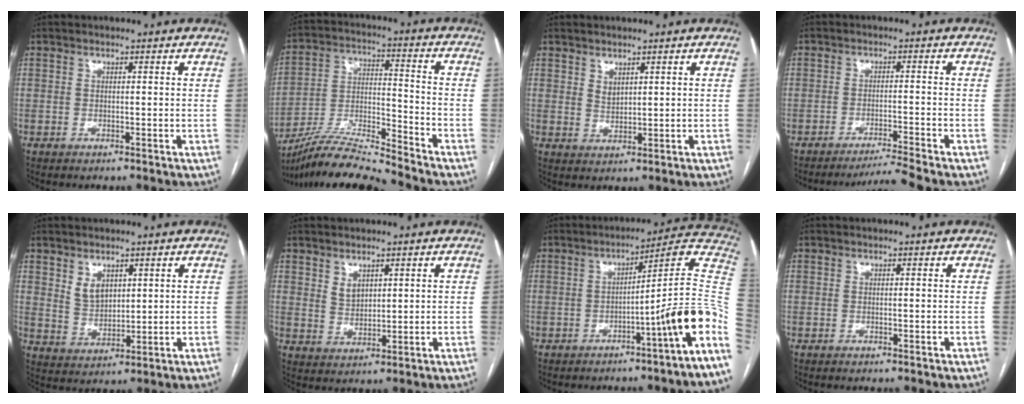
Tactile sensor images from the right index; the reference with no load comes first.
{"total": 12.5, "force": [-11.8, -1.2, 4.2], "torque": [-0.079, 0.006, -0.219]}
{"total": 1.9, "force": [1.3, 1.1, 0.9], "torque": [-0.016, -0.005, 0.034]}
{"total": 4.8, "force": [-4.1, -2.4, 0.6], "torque": [-0.012, -0.011, -0.069]}
{"total": 4.4, "force": [2.2, 2.9, 2.5], "torque": [-0.051, 0.000, 0.055]}
{"total": 2.9, "force": [1.7, 1.9, 1.5], "torque": [-0.028, -0.002, 0.042]}
{"total": 14.1, "force": [-5.5, -1.6, 12.9], "torque": [-0.144, 0.024, -0.085]}
{"total": 1.0, "force": [-0.9, 0.1, 0.4], "torque": [-0.005, -0.001, -0.010]}